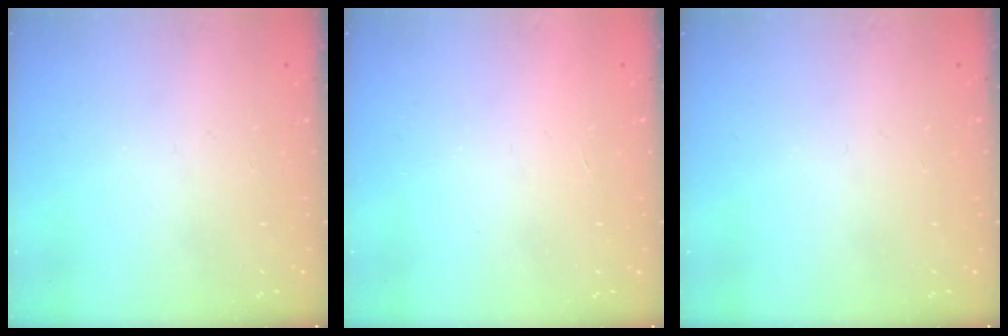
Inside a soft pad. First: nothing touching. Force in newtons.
{"total": 1.6, "press": 1.6, "slide": 0.1}
{"total": 0.0}